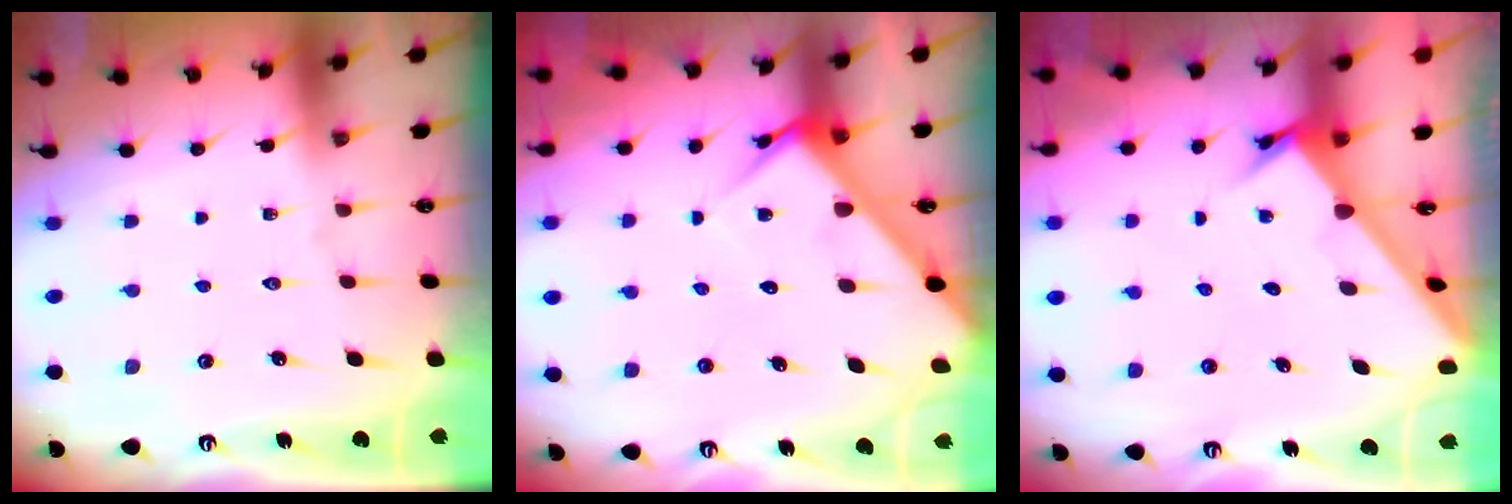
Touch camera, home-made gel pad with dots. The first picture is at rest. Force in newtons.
{"total": 5.3, "press": 5.3, "slide": 0.4}
{"total": 2.3, "press": 2.3, "slide": 0.3}